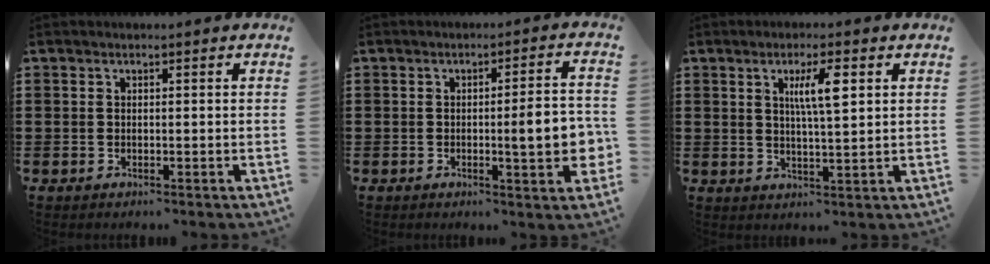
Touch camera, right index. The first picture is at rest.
{"total": 7.4, "force": [-0.6, 1.1, 7.3], "torque": [-0.098, -0.013, -0.014]}
{"total": 5.5, "force": [1.9, 1.0, 5.0], "torque": [-0.096, 0.005, 0.026]}